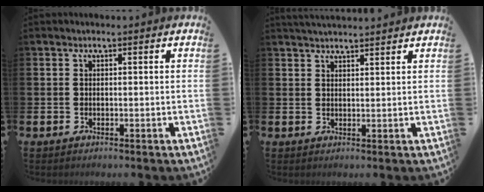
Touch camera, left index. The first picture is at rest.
{"total": 2.6, "force": [2.6, 0.1, 0.2], "torque": [-0.003, -0.010, 0.047]}